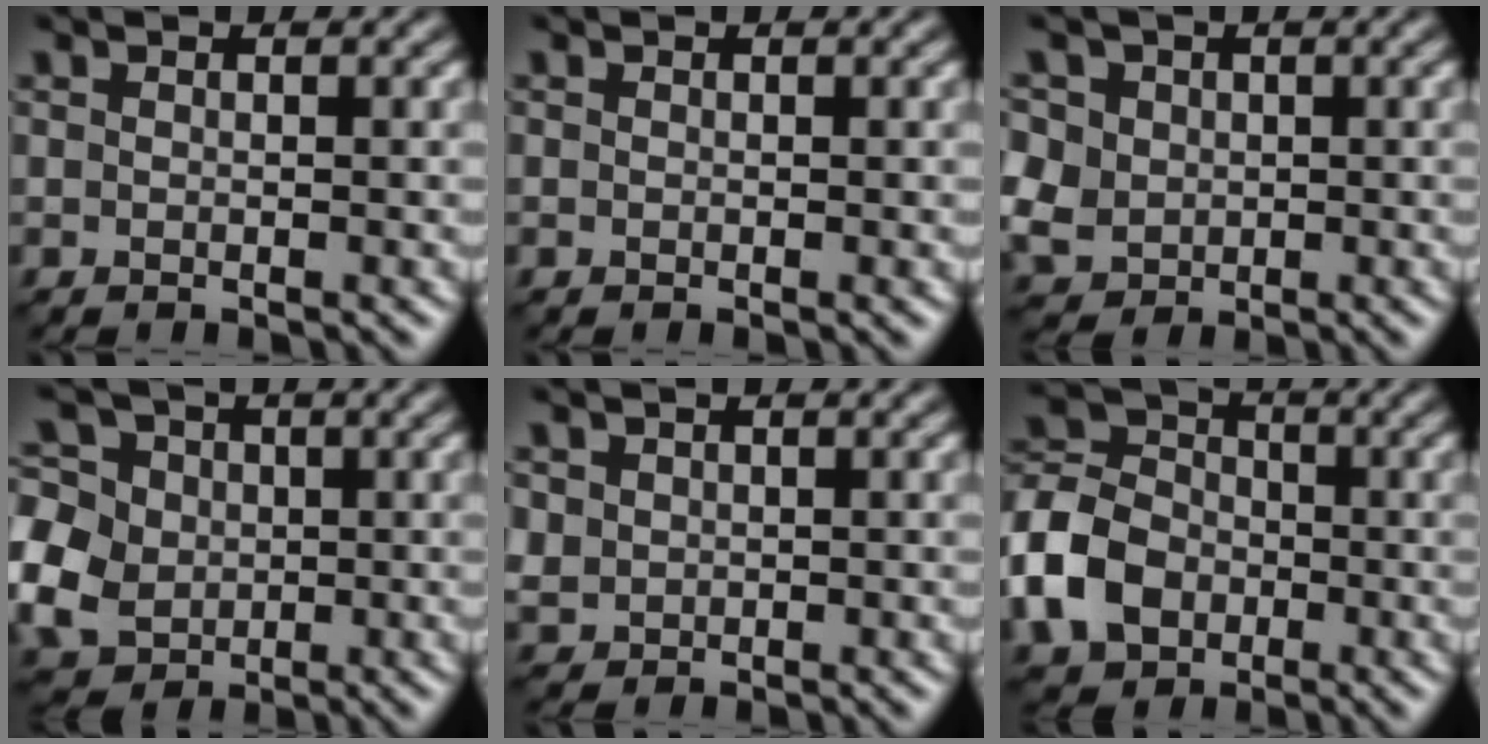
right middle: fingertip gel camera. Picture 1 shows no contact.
{"total": 0.0}
{"total": 7.1, "force": [1.8, 6.1, 3.1], "torque": [-0.079, 0.026, 0.014]}
{"total": 9.5, "force": [-0.8, 8.2, 4.8], "torque": [-0.119, 0.012, -0.052]}
{"total": 1.7, "force": [0.3, 1.6, 0.4], "torque": [-0.006, -0.005, 0.010]}
{"total": 8.2, "force": [-2.8, 6.4, 4.4], "torque": [-0.098, 0.005, -0.075]}